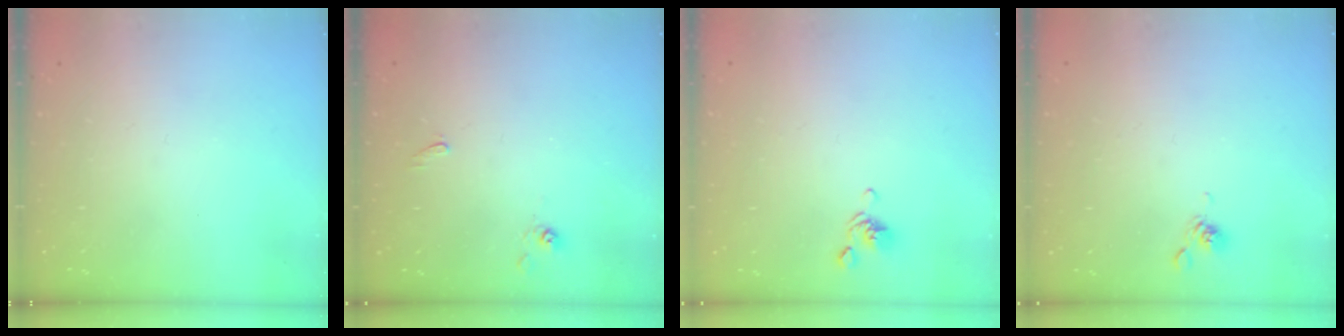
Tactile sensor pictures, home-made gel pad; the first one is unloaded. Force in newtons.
{"total": 4.8, "press": 4.7, "slide": 0.2}
{"total": 2.6, "press": 2.6, "slide": 0.5}
{"total": 6.2, "press": 6.2, "slide": 0.5}